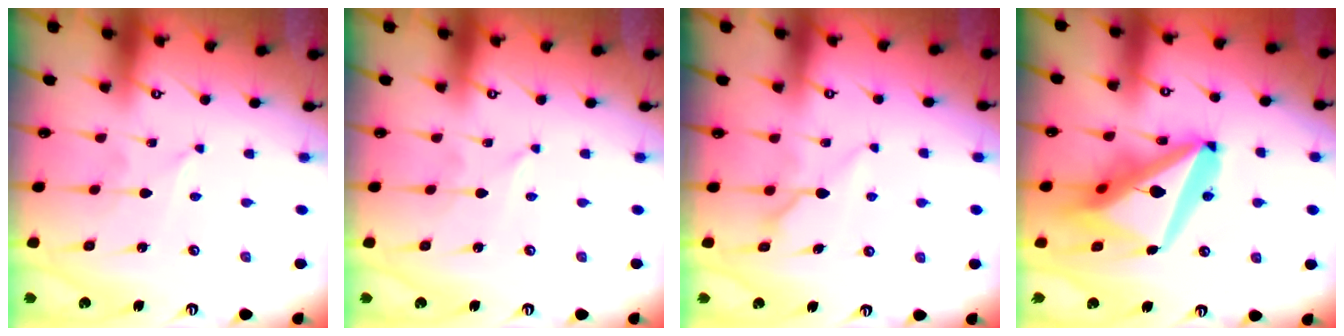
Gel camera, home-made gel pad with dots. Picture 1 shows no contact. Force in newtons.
{"total": 0.0}
{"total": 6.7, "press": 6.7, "slide": 0.2}
{"total": 22.9, "press": 22.7, "slide": 2.9}